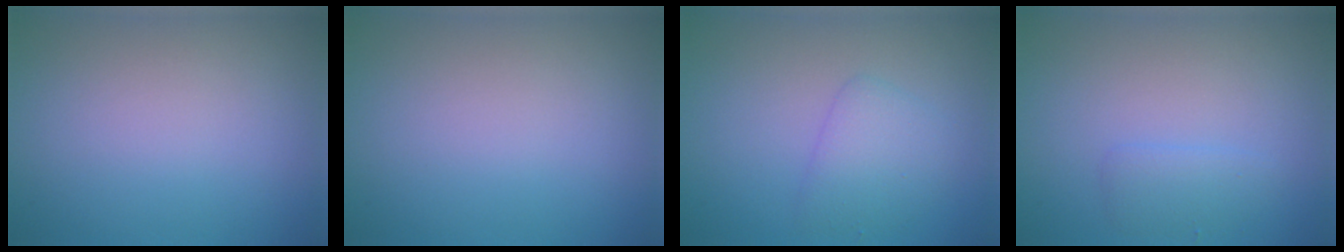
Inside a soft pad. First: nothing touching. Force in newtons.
{"total": 0.0}
{"total": 2.6, "press": 2.6, "slide": 0.1}
{"total": 1.6, "press": 1.6, "slide": 0.0}